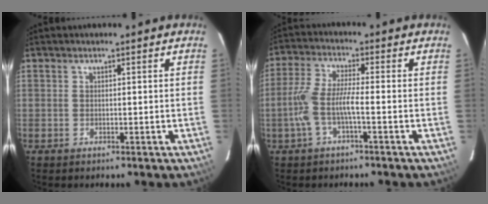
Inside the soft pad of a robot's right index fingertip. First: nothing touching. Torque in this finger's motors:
{"motor_torque": [0.83, -0.42, 0.56, 0.15]}